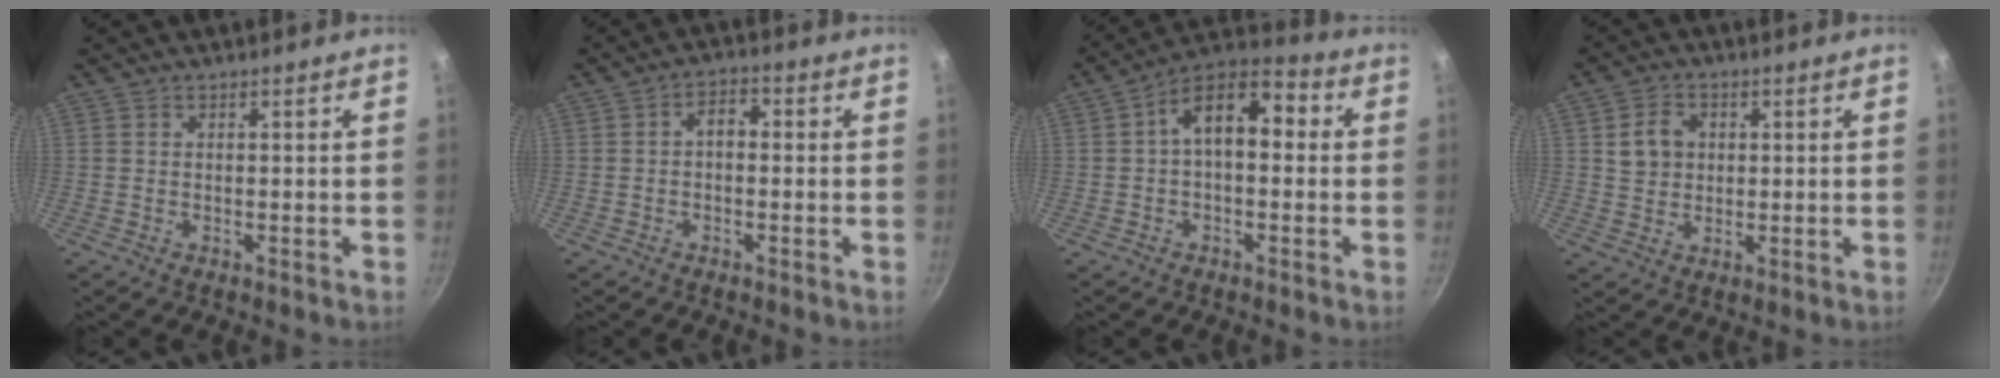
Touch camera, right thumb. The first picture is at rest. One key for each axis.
{"total": 3.4, "fx": -0.2, "fy": 2.2, "fz": 2.6, "tx": -0.030, "ty": 0.016, "tz": -0.013}
{"total": 11.5, "fx": 1.1, "fy": 6.5, "fz": 9.4, "tx": -0.128, "ty": 0.041, "tz": 0.004}
{"total": 5.8, "fx": 1.3, "fy": 4.7, "fz": 3.1, "tx": -0.036, "ty": -0.001, "tz": 0.022}